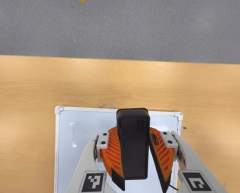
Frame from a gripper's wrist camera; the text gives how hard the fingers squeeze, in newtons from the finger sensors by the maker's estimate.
{"total": 10.1, "left": 10.2, "right": 10.1}